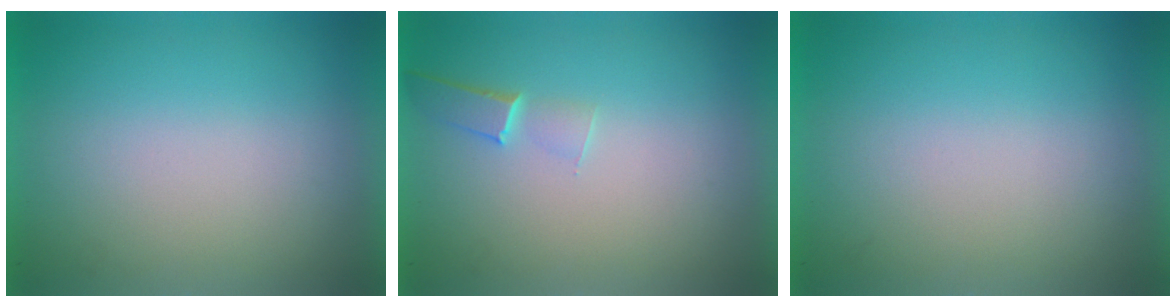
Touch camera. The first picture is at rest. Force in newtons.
{"total": 1.1}
{"total": 0.0}